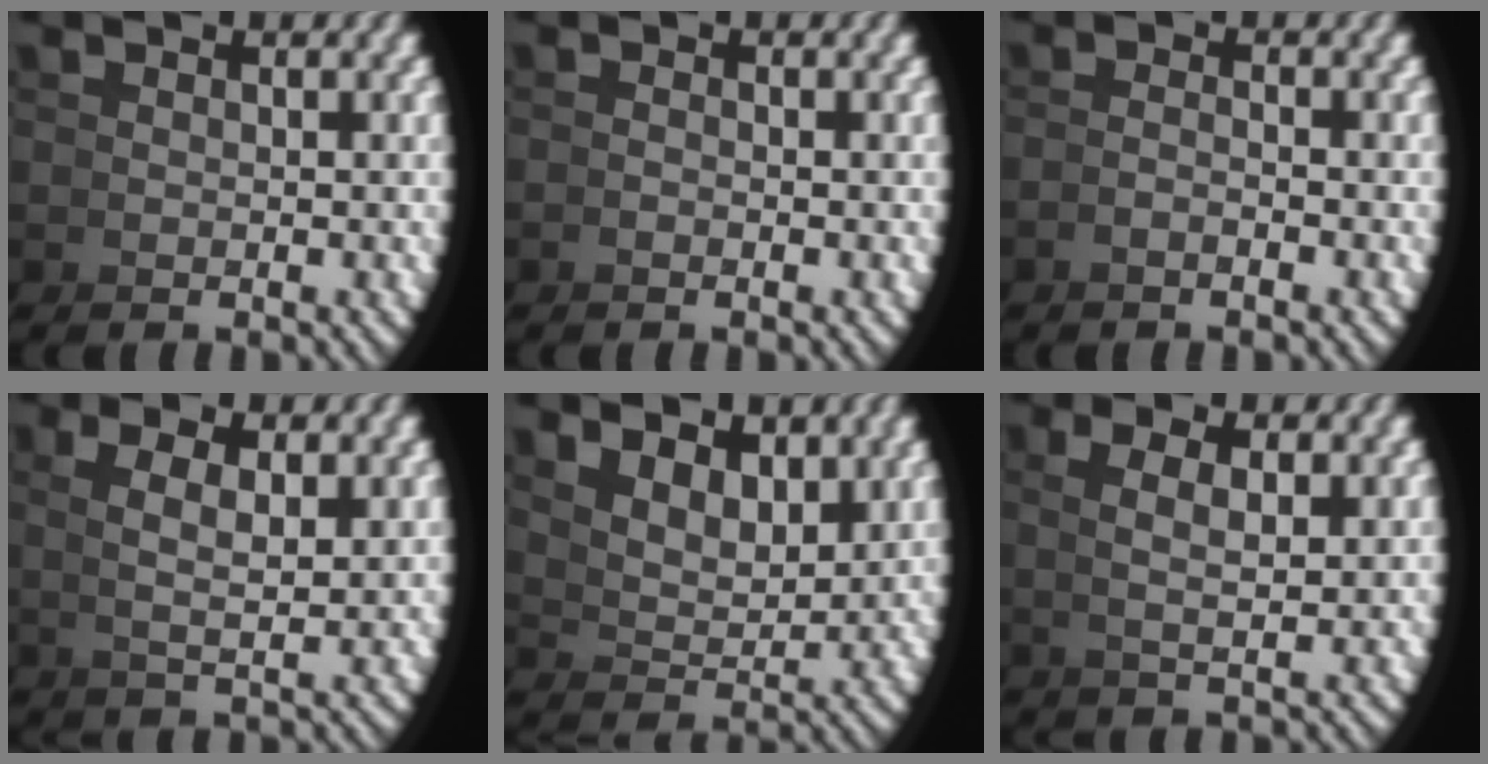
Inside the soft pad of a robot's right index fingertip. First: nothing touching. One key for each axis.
{"total": 1.2, "fx": -0.5, "fy": -1.0, "fz": -0.3, "tx": 0.011, "ty": 0.003, "tz": -0.013}
{"total": 1.6, "fx": -1.0, "fy": -1.2, "fz": 0.1, "tx": 0.007, "ty": 0.004, "tz": -0.021}
{"total": 3.2, "fx": 1.8, "fy": 0.2, "fz": 2.7, "tx": -0.040, "ty": 0.007, "tz": 0.038}
{"total": 4.5, "fx": 3.0, "fy": 2.0, "fz": 2.7, "tx": -0.051, "ty": -0.011, "tz": 0.065}
{"total": 2.6, "fx": 1.5, "fy": -0.3, "fz": 2.1, "tx": -0.033, "ty": 0.004, "tz": 0.034}